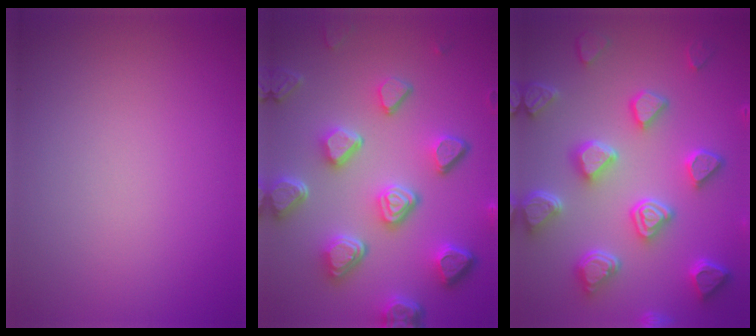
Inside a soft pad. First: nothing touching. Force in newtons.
{"total": 7.5, "press": 5.6, "slide": 5.0}
{"total": 7.1, "press": 5.7, "slide": 4.2}